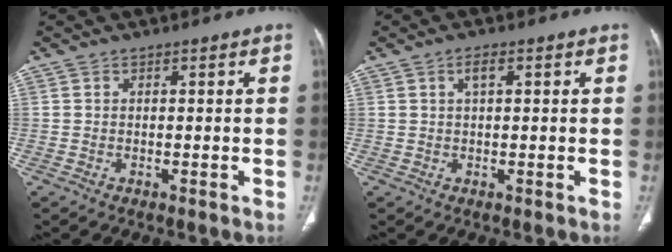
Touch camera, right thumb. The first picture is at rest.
{"total": 2.1, "force": [0.8, 0.8, 1.8], "torque": [-0.034, 0.003, 0.014]}